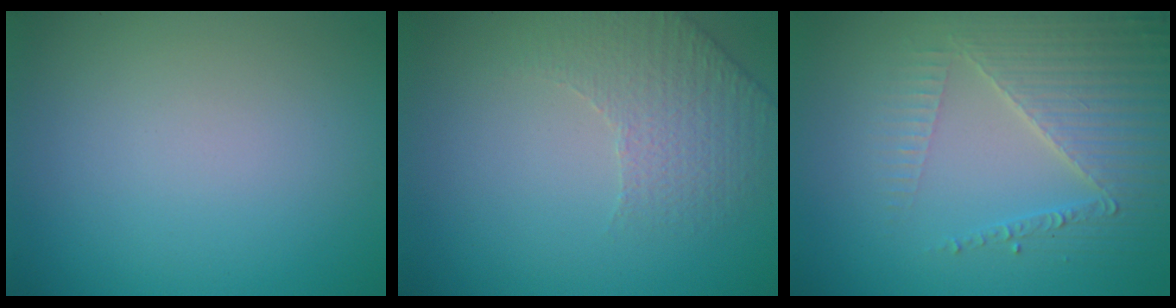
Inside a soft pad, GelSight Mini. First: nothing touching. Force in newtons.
{"total": 1.9, "press": 1.6, "slide": 1.0}
{"total": 4.3, "press": 4.1, "slide": 1.3}